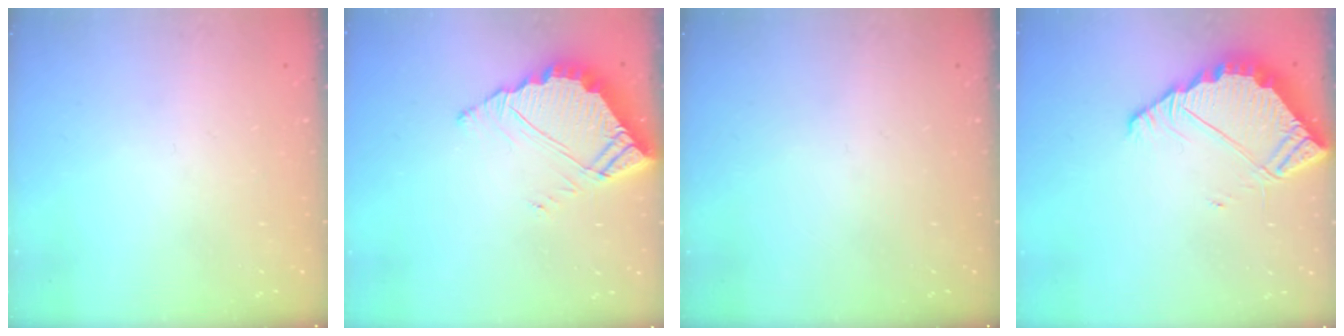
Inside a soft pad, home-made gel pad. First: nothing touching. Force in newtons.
{"total": 6.3, "press": 6.2, "slide": 0.4}
{"total": 0.0}
{"total": 6.4, "press": 6.4, "slide": 0.2}